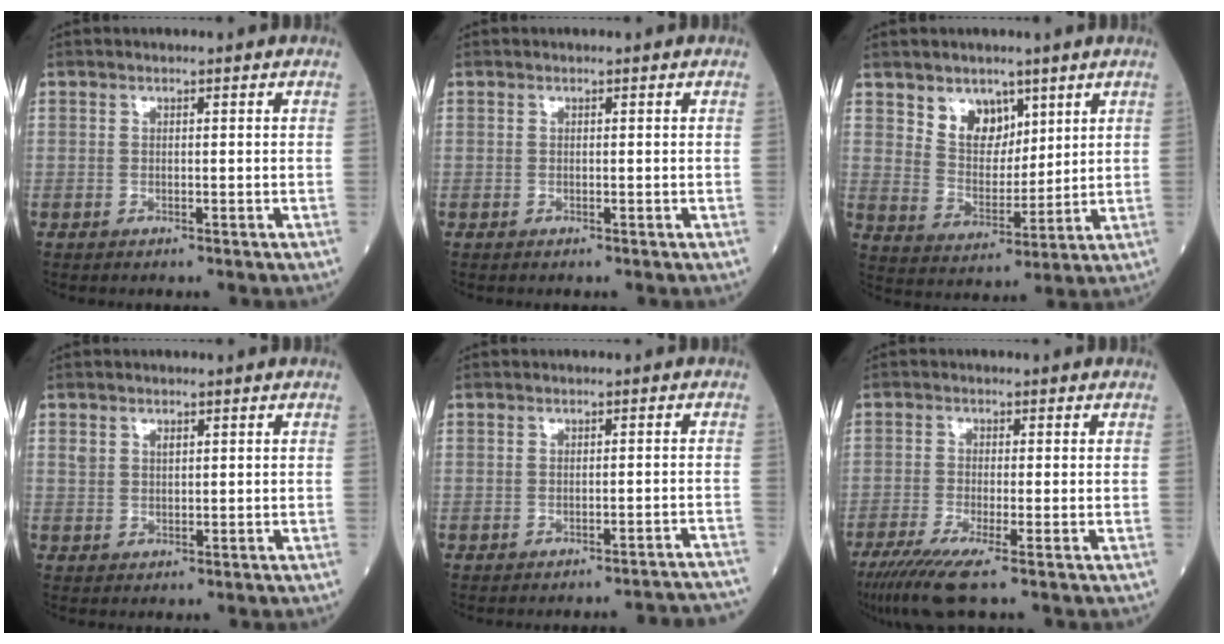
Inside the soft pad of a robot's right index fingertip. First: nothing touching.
{"total": 0.0}
{"total": 7.0, "force": [4.4, 4.6, 3.0], "torque": [-0.052, -0.001, 0.088]}
{"total": 1.8, "force": [1.0, 1.2, 1.0], "torque": [-0.022, 0.007, 0.021]}
{"total": 9.3, "force": [-9.2, -0.6, 1.0], "torque": [0.010, -0.002, -0.098]}
{"total": 6.7, "force": [-4.3, 0.1, 5.1], "torque": [-0.092, -0.020, -0.080]}